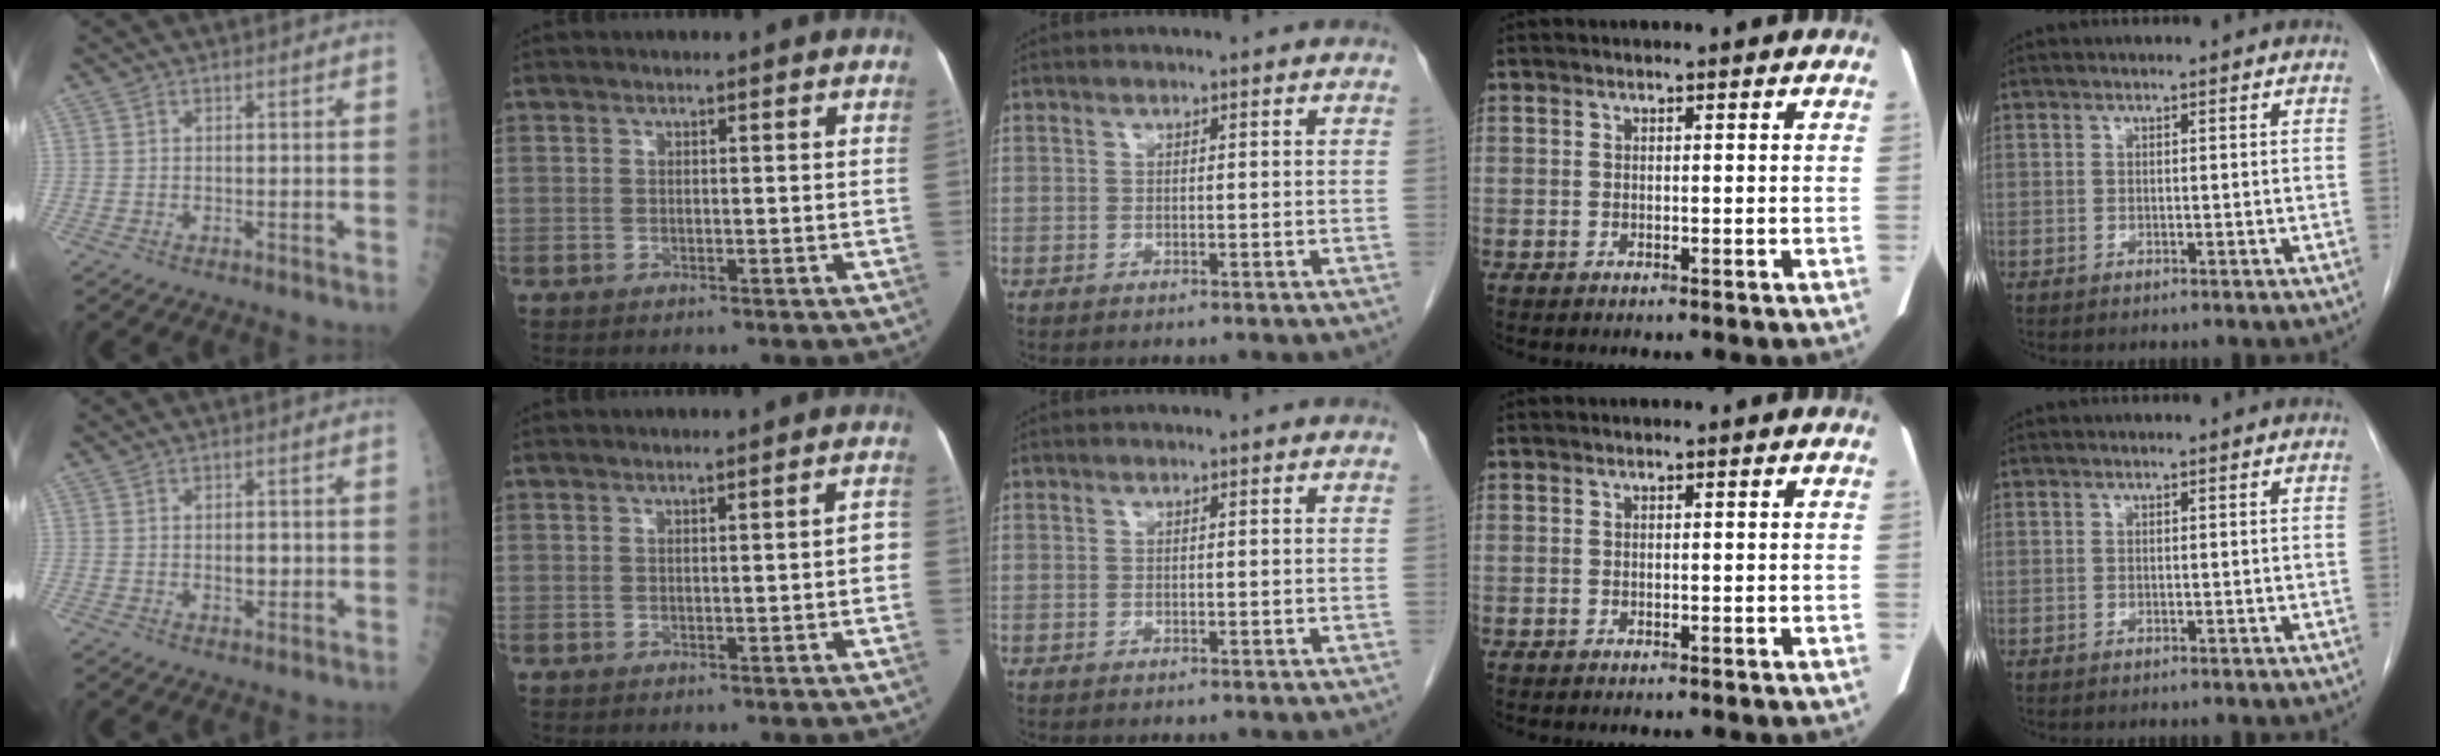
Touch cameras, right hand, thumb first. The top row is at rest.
{"thumb": {"total": 2.3, "force": [0.0, 1.3, 1.8], "torque": [-0.019, -0.001, 0.002]}, "index": {"total": 1.9, "force": [-0.4, 0.4, 1.8], "torque": [-0.015, 0.007, -0.003]}}